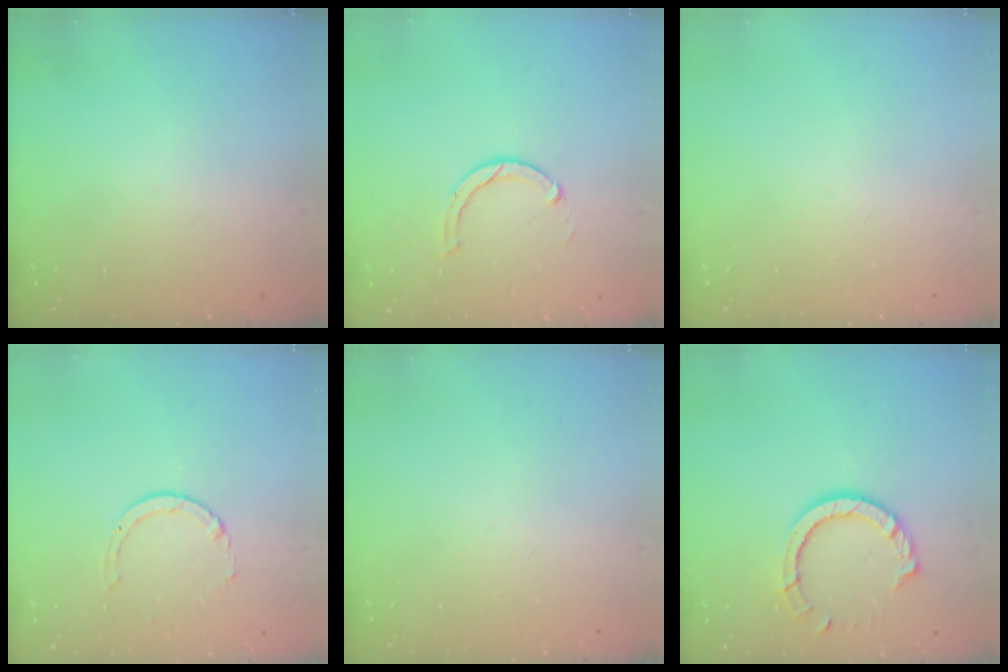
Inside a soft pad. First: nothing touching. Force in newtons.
{"total": 2.9, "press": 2.9, "slide": 0.4}
{"total": 0.0}
{"total": 3.2, "press": 3.2, "slide": 0.4}
{"total": 0.0}
{"total": 8.8, "press": 8.7, "slide": 1.0}